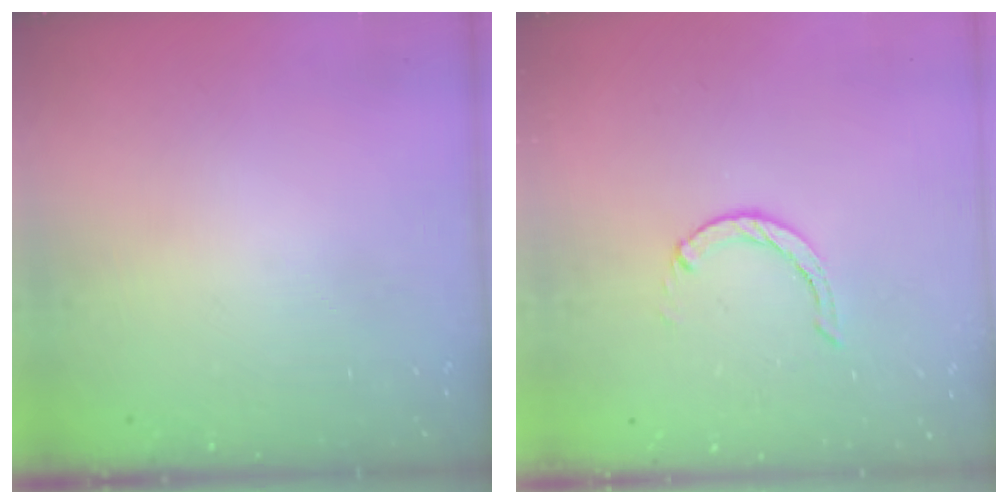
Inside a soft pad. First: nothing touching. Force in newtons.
{"total": 0.0}